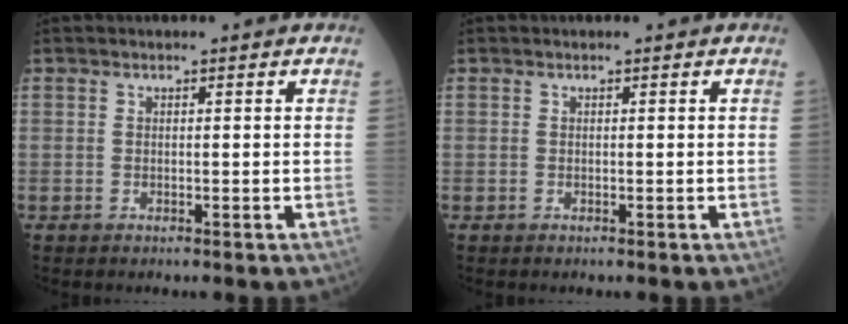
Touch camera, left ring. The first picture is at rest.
{"total": 0.0}